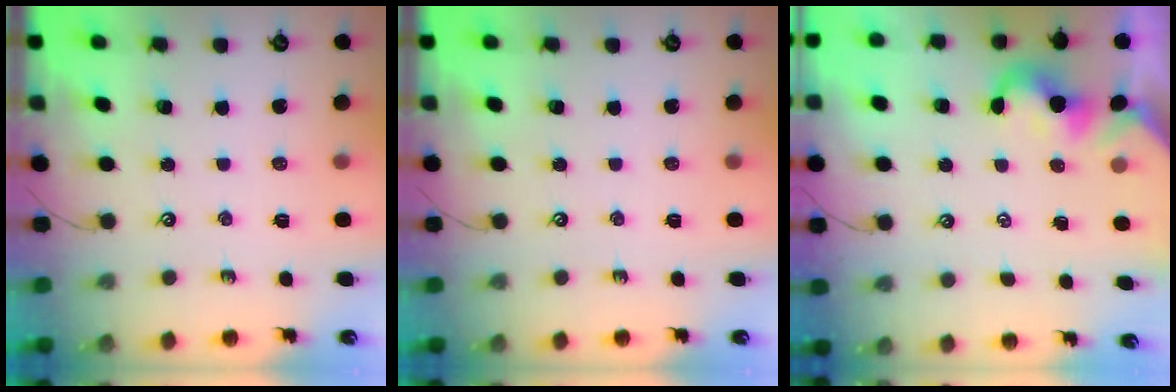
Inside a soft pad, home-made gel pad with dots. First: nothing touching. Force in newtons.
{"total": 0.0}
{"total": 1.1, "press": 1.1, "slide": 0.3}